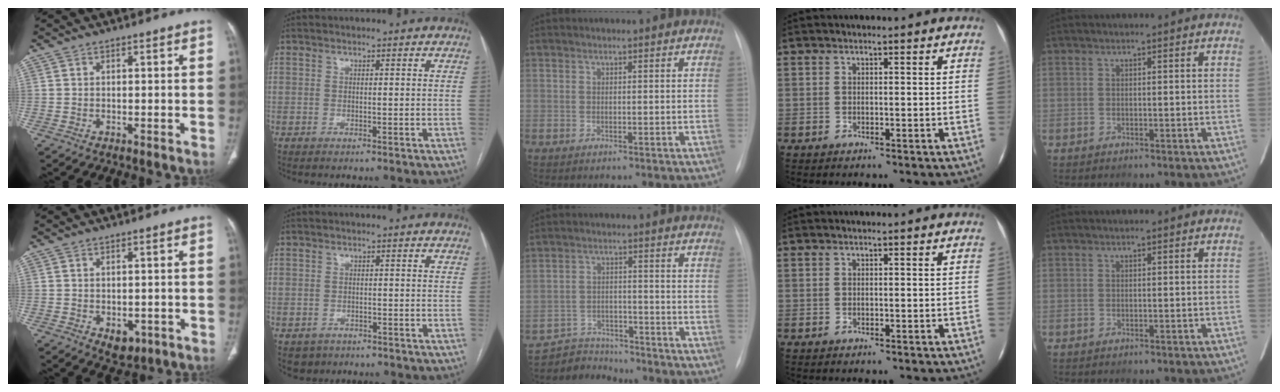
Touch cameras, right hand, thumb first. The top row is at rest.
{"thumb": {"total": 3.8, "force": [-1.2, 2.6, 2.4], "torque": [-0.020, 0.003, -0.003]}, "index": {"total": 2.9, "force": [-1.7, 2.4, 0.3], "torque": [-0.004, 0.005, -0.023]}, "middle": {"total": 6.0, "force": [-5.8, 1.5, -0.9], "torque": [0.017, 0.008, -0.099]}}